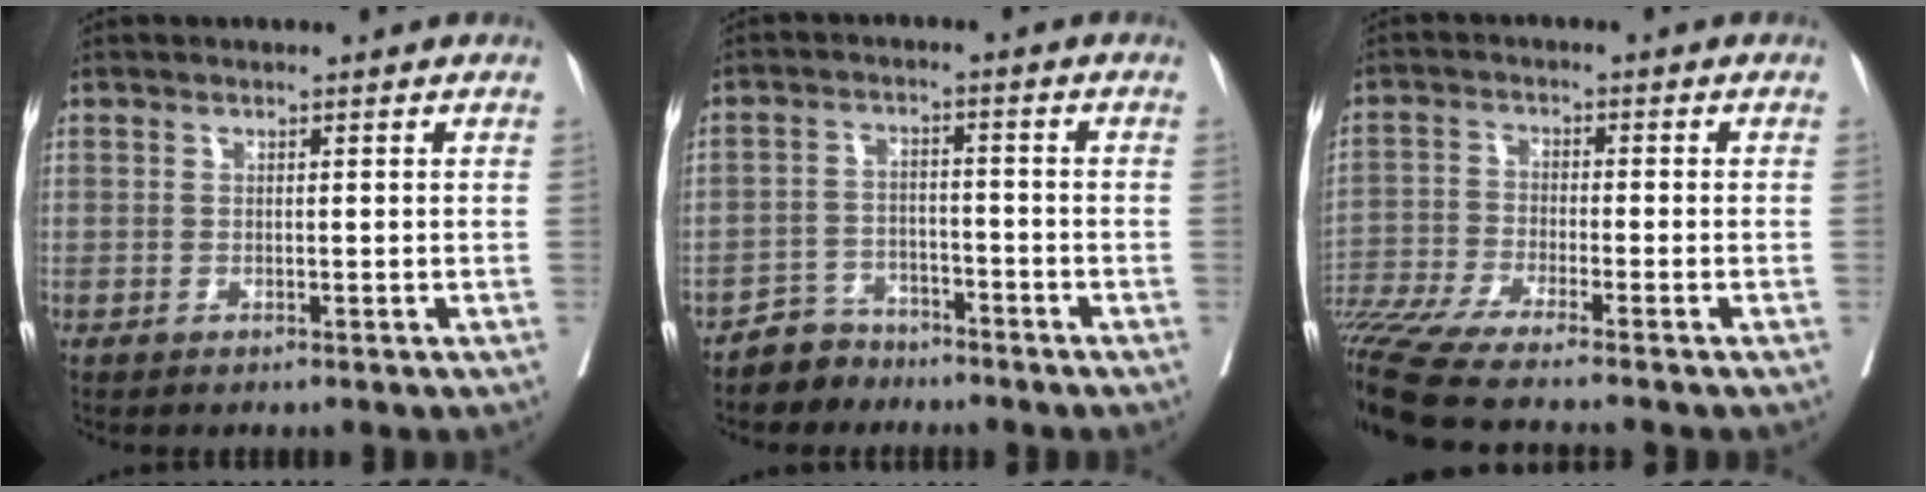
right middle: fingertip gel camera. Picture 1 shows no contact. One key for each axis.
{"total": 5.0, "fx": -4.2, "fy": 2.8, "fz": -0.2, "tx": 0.008, "ty": 0.006, "tz": -0.077}
{"total": 17.0, "fx": -14.7, "fy": -0.5, "fz": 8.5, "tx": -0.168, "ty": -0.034, "tz": -0.256}